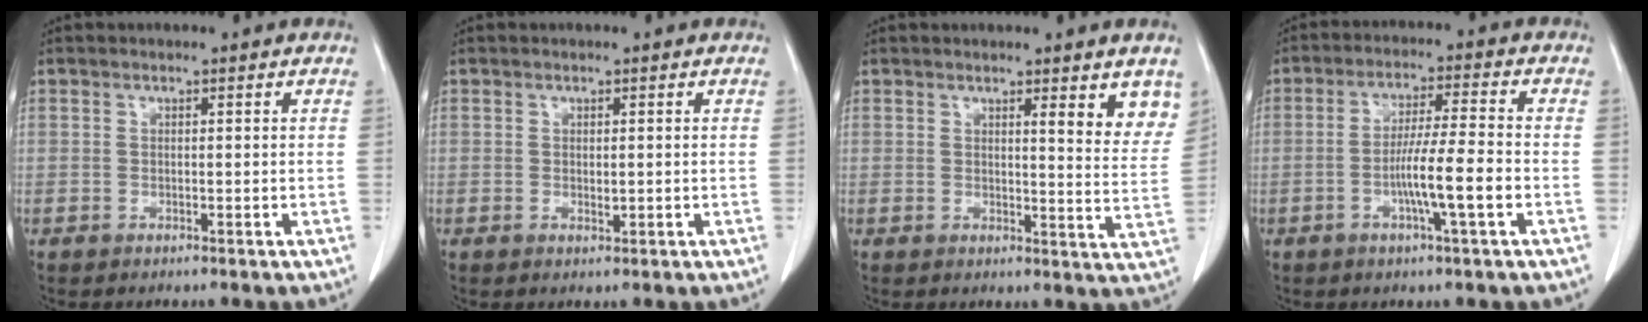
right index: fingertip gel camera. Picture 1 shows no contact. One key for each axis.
{"total": 1.0, "fx": 0.0, "fy": 0.4, "fz": 1.0, "tx": -0.017, "ty": -0.004, "tz": 0.003}
{"total": 6.0, "fx": 3.9, "fy": 0.9, "fz": 4.4, "tx": -0.046, "ty": -0.023, "tz": 0.038}
{"total": 8.4, "fx": -2.5, "fy": -0.4, "fz": 8.0, "tx": -0.141, "ty": -0.002, "tz": -0.047}